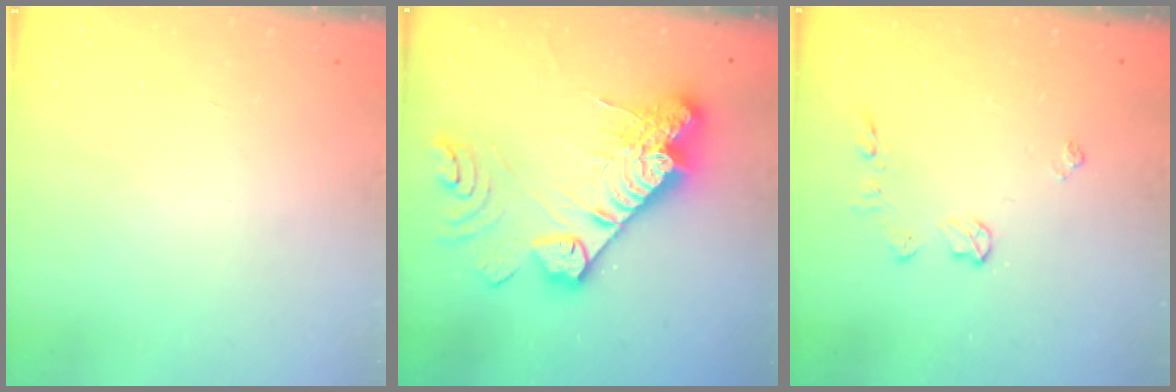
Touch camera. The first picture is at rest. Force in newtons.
{"total": 24.2, "press": 24.1, "slide": 2.5}
{"total": 6.3, "press": 6.3, "slide": 0.7}